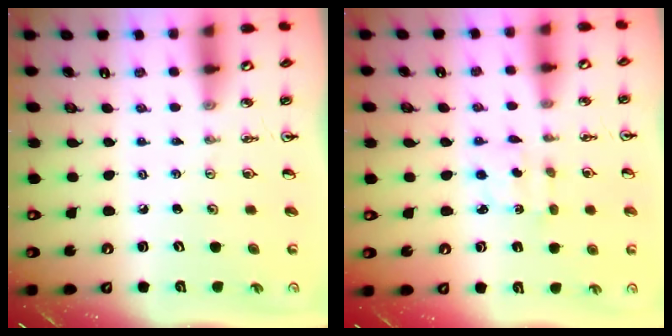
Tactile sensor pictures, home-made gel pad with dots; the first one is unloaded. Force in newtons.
{"total": 2.9, "press": 2.8, "slide": 0.6}